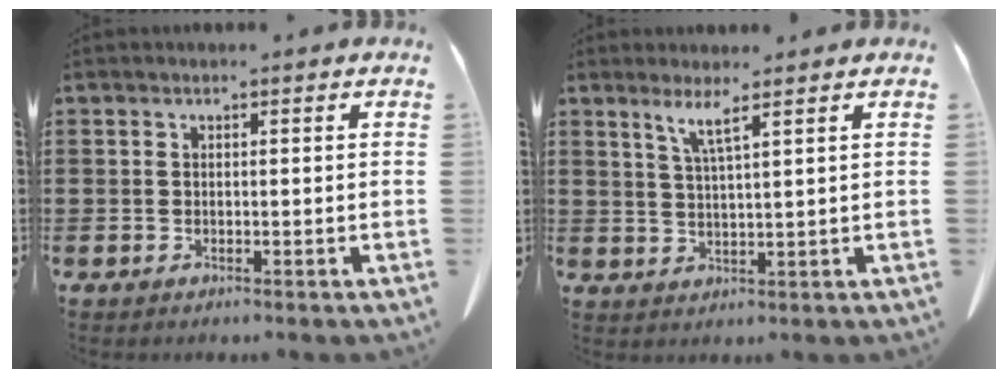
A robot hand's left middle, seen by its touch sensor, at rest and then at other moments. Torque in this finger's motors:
{"motor_torque": [-0.65, 0.88, -0.04, -0.01]}